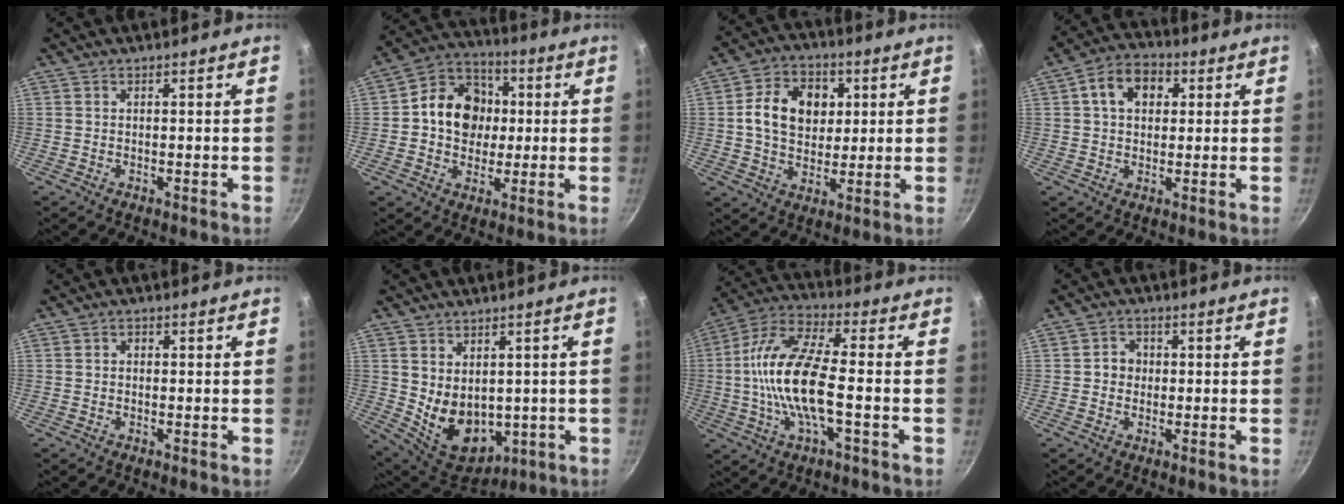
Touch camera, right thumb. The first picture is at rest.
{"total": 13.7, "force": [0.9, 11.4, 7.5], "torque": [-0.084, 0.017, -0.001]}
{"total": 12.9, "force": [2.5, 9.8, 8.0], "torque": [-0.107, 0.006, 0.035]}
{"total": 9.3, "force": [2.6, 6.8, 5.8], "torque": [-0.070, 0.014, 0.029]}
{"total": 1.1, "force": [0.0, 1.0, 0.6], "torque": [-0.008, 0.006, -0.001]}
{"total": 11.6, "force": [0.6, 8.5, 7.9], "torque": [-0.102, -0.027, 0.041]}
{"total": 16.3, "force": [-2.0, 5.7, 15.1], "torque": [-0.296, 0.032, -0.056]}
{"total": 3.3, "force": [-0.1, 3.0, 1.4], "torque": [-0.001, 0.007, -0.005]}